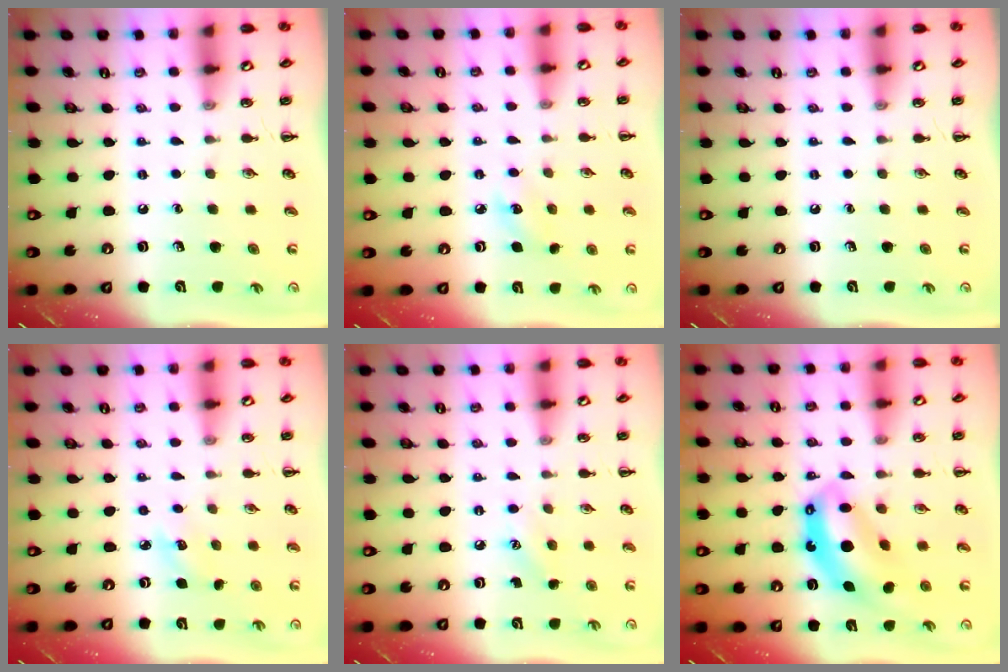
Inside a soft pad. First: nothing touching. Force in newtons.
{"total": 5.6, "press": 5.4, "slide": 1.5}
{"total": 0.0}
{"total": 4.0, "press": 3.8, "slide": 1.1}
{"total": 6.3, "press": 6.1, "slide": 1.7}
{"total": 10.9, "press": 10.5, "slide": 3.0}